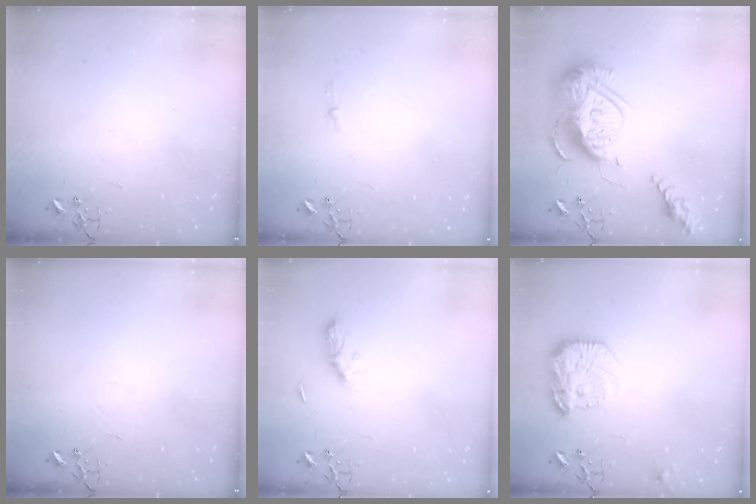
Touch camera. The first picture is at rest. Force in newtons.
{"total": 3.1, "press": 3.1, "slide": 0.4}
{"total": 22.8, "press": 22.7, "slide": 2.2}
{"total": 0.0}
{"total": 6.2, "press": 6.2, "slide": 0.6}
{"total": 17.2, "press": 17.1, "slide": 1.2}